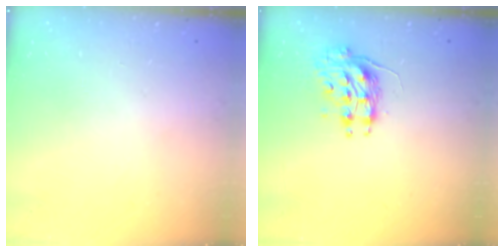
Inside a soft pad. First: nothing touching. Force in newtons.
{"total": 8.8, "press": 8.8, "slide": 0.0}